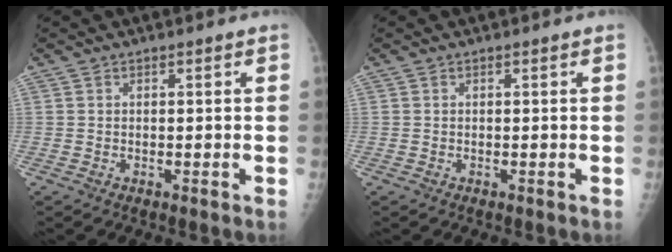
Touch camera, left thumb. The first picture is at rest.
{"total": 0.0}